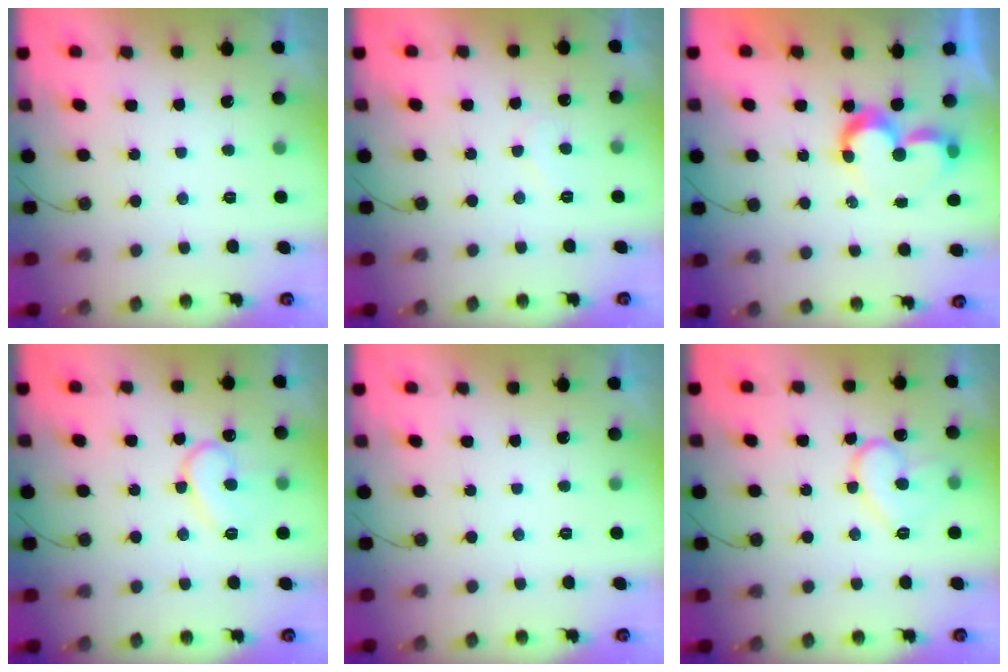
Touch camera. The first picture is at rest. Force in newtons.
{"total": 5.5, "press": 5.5, "slide": 0.5}
{"total": 8.6, "press": 8.5, "slide": 0.8}
{"total": 11.2, "press": 11.1, "slide": 0.9}
{"total": 0.0}
{"total": 11.7, "press": 11.6, "slide": 0.9}